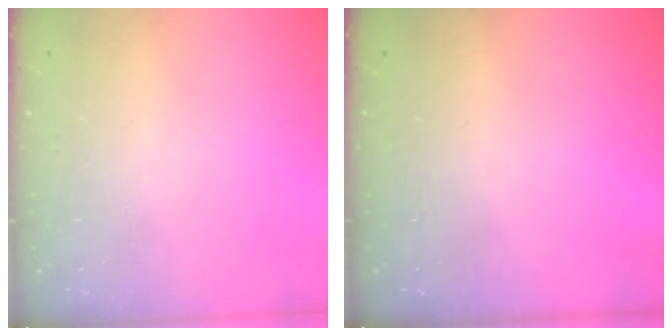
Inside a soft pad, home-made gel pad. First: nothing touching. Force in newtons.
{"total": 0.0}